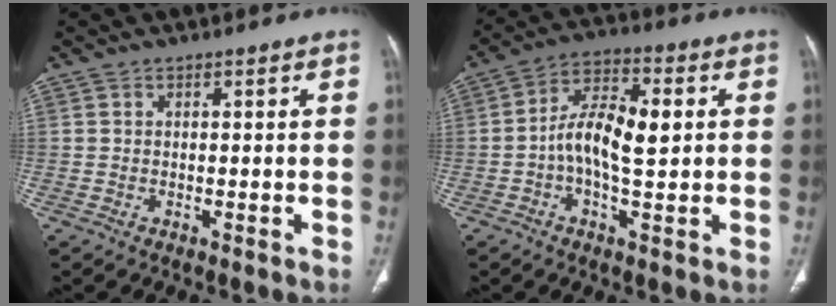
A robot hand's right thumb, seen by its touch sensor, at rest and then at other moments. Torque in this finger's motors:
{"motor_torque": [0.10, 0.10, 0.35, -0.26, 0.15]}